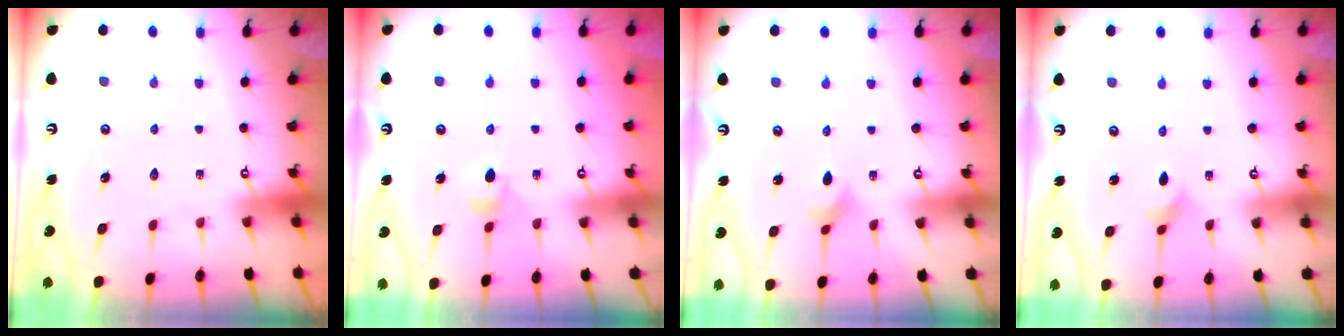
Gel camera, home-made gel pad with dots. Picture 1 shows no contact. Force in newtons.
{"total": 4.0, "press": 4.0, "slide": 0.9}
{"total": 2.9, "press": 2.9, "slide": 0.5}
{"total": 2.4, "press": 2.3, "slide": 0.4}